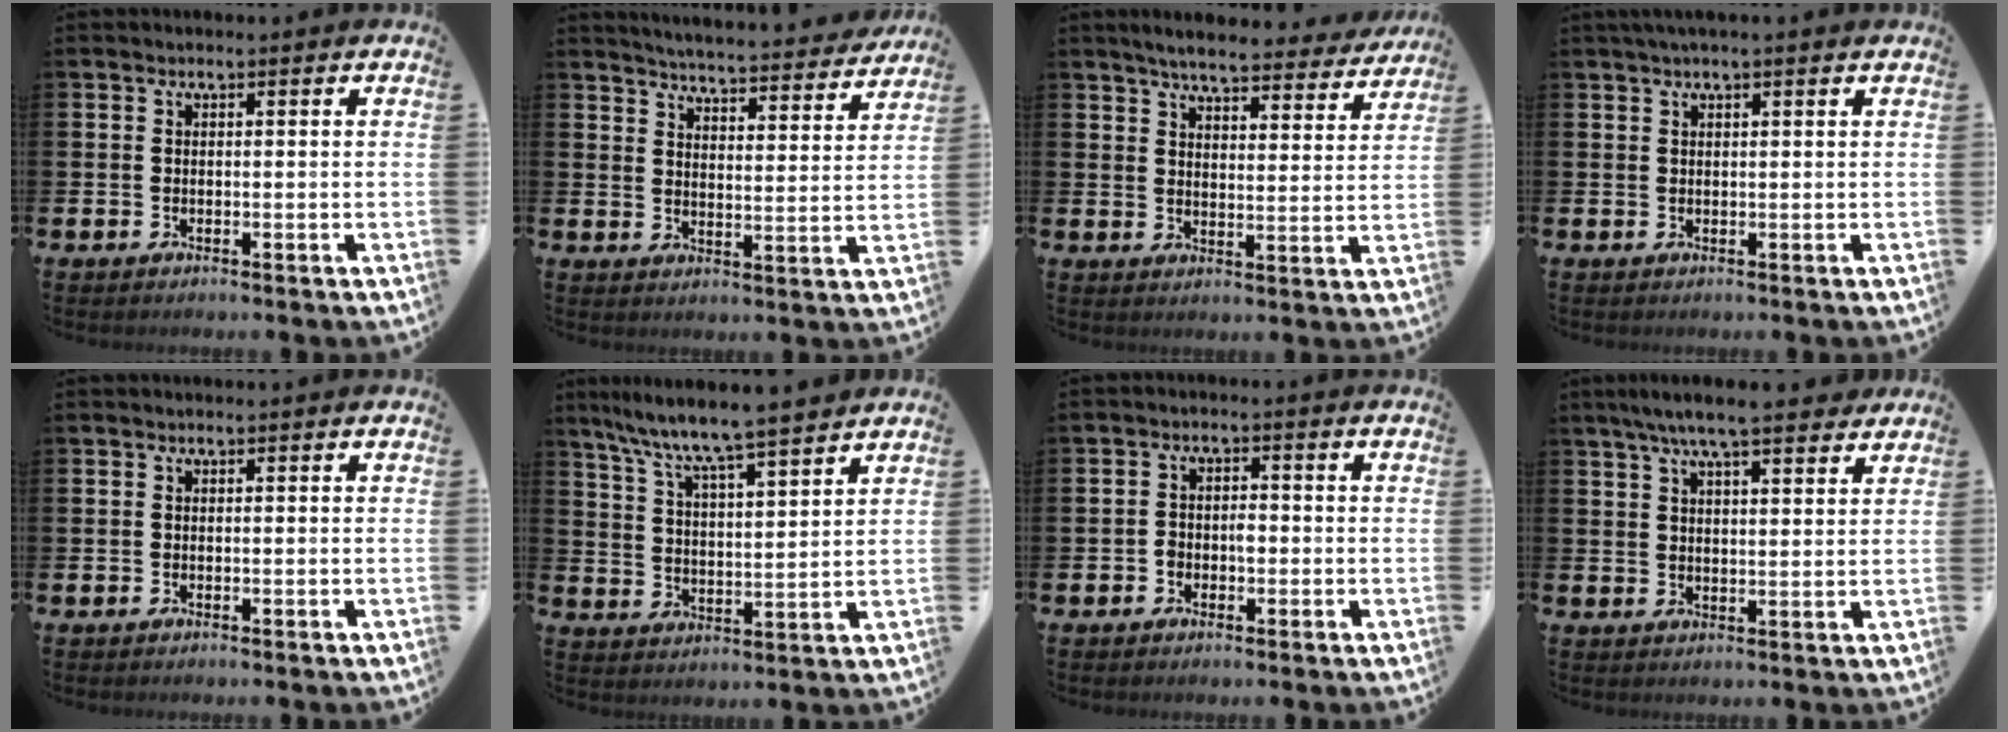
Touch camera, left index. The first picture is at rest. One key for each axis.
{"total": 5.4, "fx": 5.3, "fy": 0.0, "fz": 0.7, "tx": -0.034, "ty": -0.043, "tz": 0.090}
{"total": 5.5, "fx": 5.2, "fy": 0.6, "fz": 1.6, "tx": -0.040, "ty": -0.032, "tz": 0.087}
{"total": 1.6, "fx": 1.3, "fy": -0.1, "fz": 1.0, "tx": -0.019, "ty": 0.002, "tz": 0.023}
{"total": 0.0}
{"total": 8.3, "fx": 7.8, "fy": 0.0, "fz": 2.8, "tx": -0.090, "ty": -0.050, "tz": 0.136}
{"total": 2.0, "fx": -0.7, "fy": 1.5, "fz": 1.2, "tx": -0.015, "ty": 0.003, "tz": -0.018}
{"total": 7.1, "fx": 6.3, "fy": 0.8, "fz": 3.1, "tx": -0.069, "ty": -0.019, "tz": 0.113}